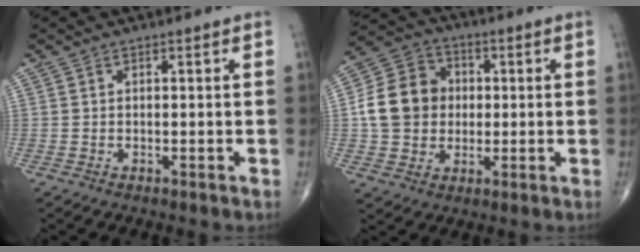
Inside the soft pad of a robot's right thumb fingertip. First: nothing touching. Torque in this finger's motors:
{"motor_torque": [0.69, 2.51, 0.93, -0.41, 0.09]}